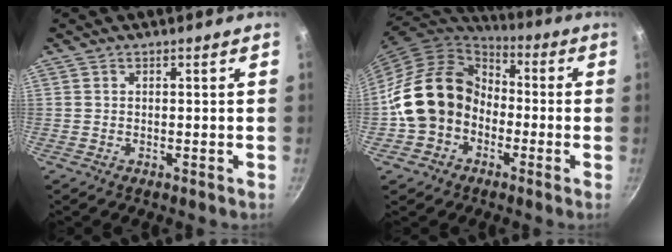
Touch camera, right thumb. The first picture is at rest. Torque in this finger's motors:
{"motor_torque": [2.21, 2.80, 1.03, -0.99, 0.48]}